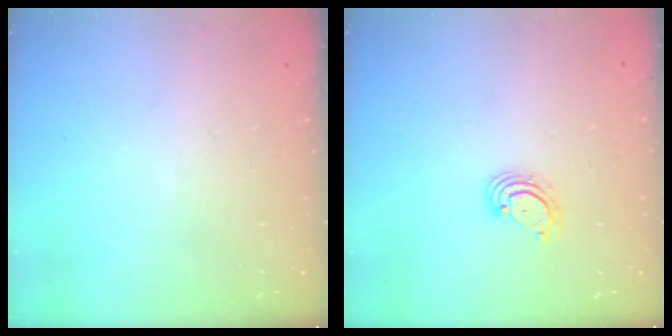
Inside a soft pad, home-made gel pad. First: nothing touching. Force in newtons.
{"total": 2.9, "press": 2.9, "slide": 0.1}